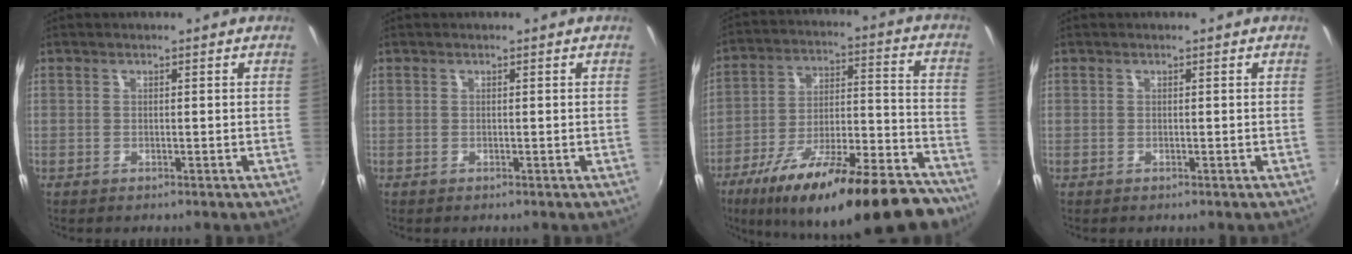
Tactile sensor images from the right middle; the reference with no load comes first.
{"total": 0.0}
{"total": 27.9, "force": [-21.0, 7.4, 16.9], "torque": [-0.267, -0.031, -0.303]}
{"total": 0.0}